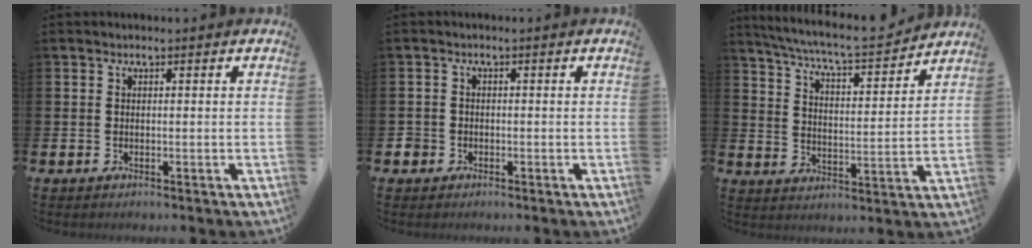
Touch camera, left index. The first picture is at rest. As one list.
[{"total": 1.6, "force": [-1.0, 1.3, 0.1], "torque": [0.000, 0.001, -0.025]}, {"total": 7.1, "force": [6.7, 0.3, 2.2], "torque": [-0.074, -0.051, 0.114]}]